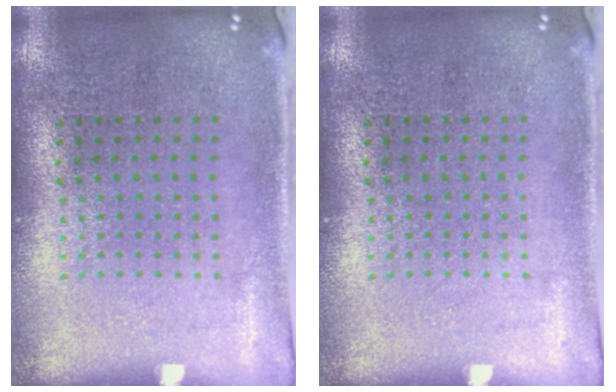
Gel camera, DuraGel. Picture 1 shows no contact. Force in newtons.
{"total": 0.0}